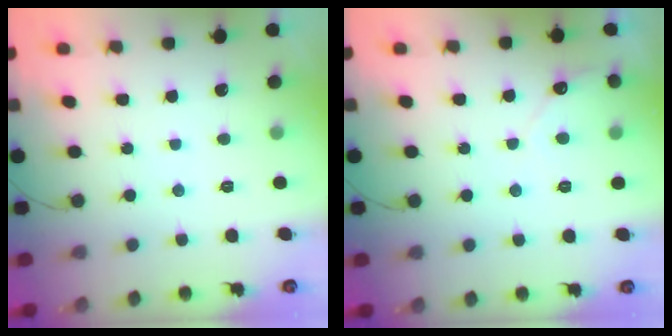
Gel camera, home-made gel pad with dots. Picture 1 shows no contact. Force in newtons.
{"total": 4.5, "press": 4.5, "slide": 0.4}